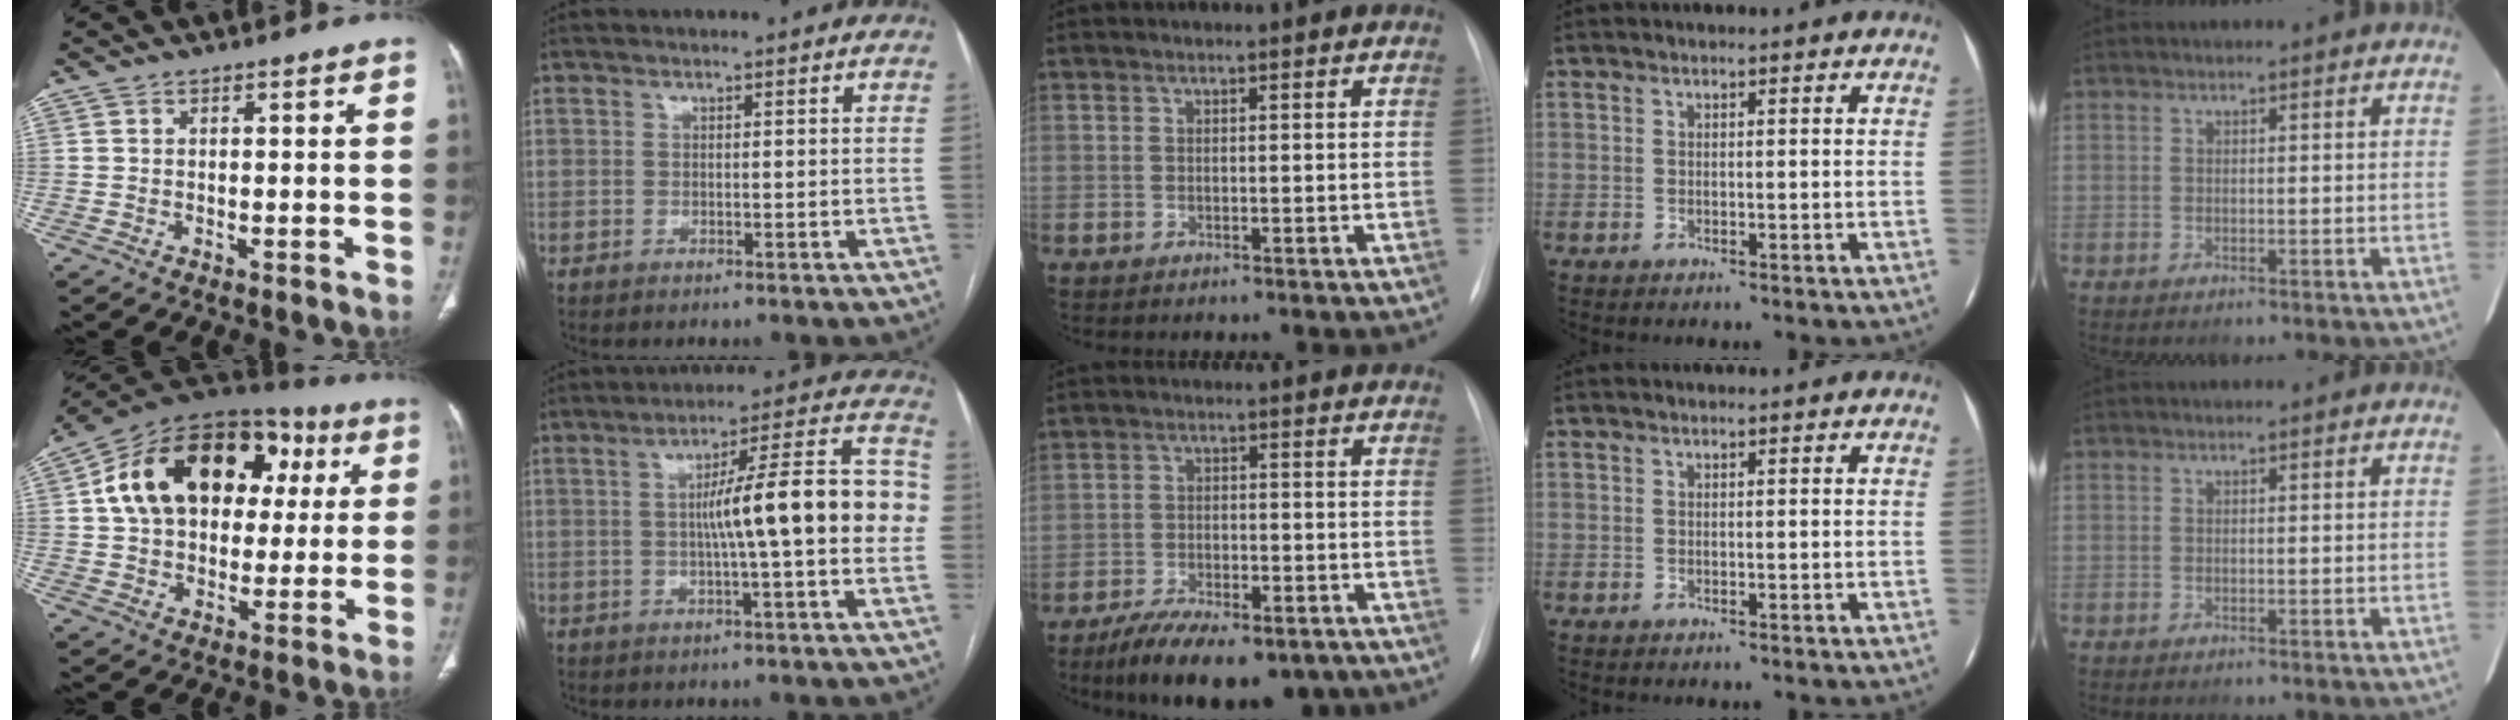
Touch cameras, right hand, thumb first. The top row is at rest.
{"thumb": {"total": 23.9, "force": [5.2, 16.2, 16.7], "torque": [-0.243, 0.036, 0.078]}, "index": {"total": 14.7, "force": [-0.2, 1.5, 14.7], "torque": [-0.205, 0.037, -0.006]}, "middle": {"total": 14.1, "force": [-10.3, 5.8, 7.7], "torque": [-0.117, 0.006, -0.155]}}